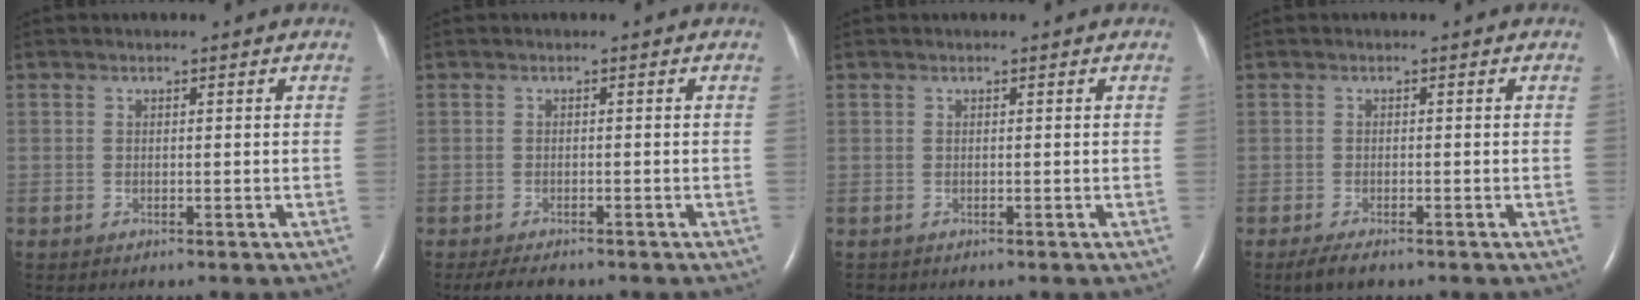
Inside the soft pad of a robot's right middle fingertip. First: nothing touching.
{"total": 3.8, "force": [-3.1, 1.2, 1.8], "torque": [-0.033, -0.009, -0.045]}
{"total": 0.0}
{"total": 2.6, "force": [-1.9, 0.7, 1.6], "torque": [-0.039, -0.007, -0.033]}